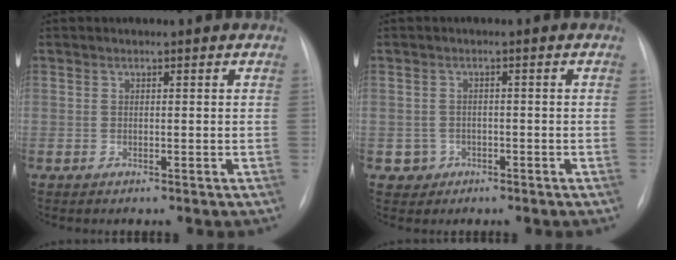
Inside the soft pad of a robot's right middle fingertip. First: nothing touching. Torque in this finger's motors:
{"motor_torque": [0.17, -0.23, 0.01, 0.01]}